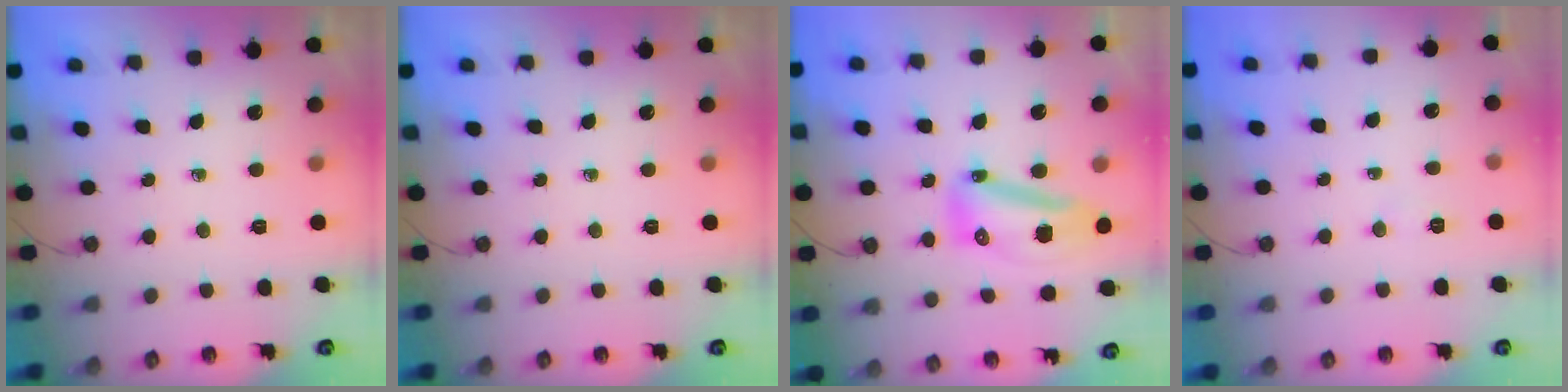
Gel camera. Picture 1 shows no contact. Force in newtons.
{"total": 0.0}
{"total": 11.2, "press": 11.1, "slide": 1.2}
{"total": 4.7, "press": 3.3, "slide": 3.3}